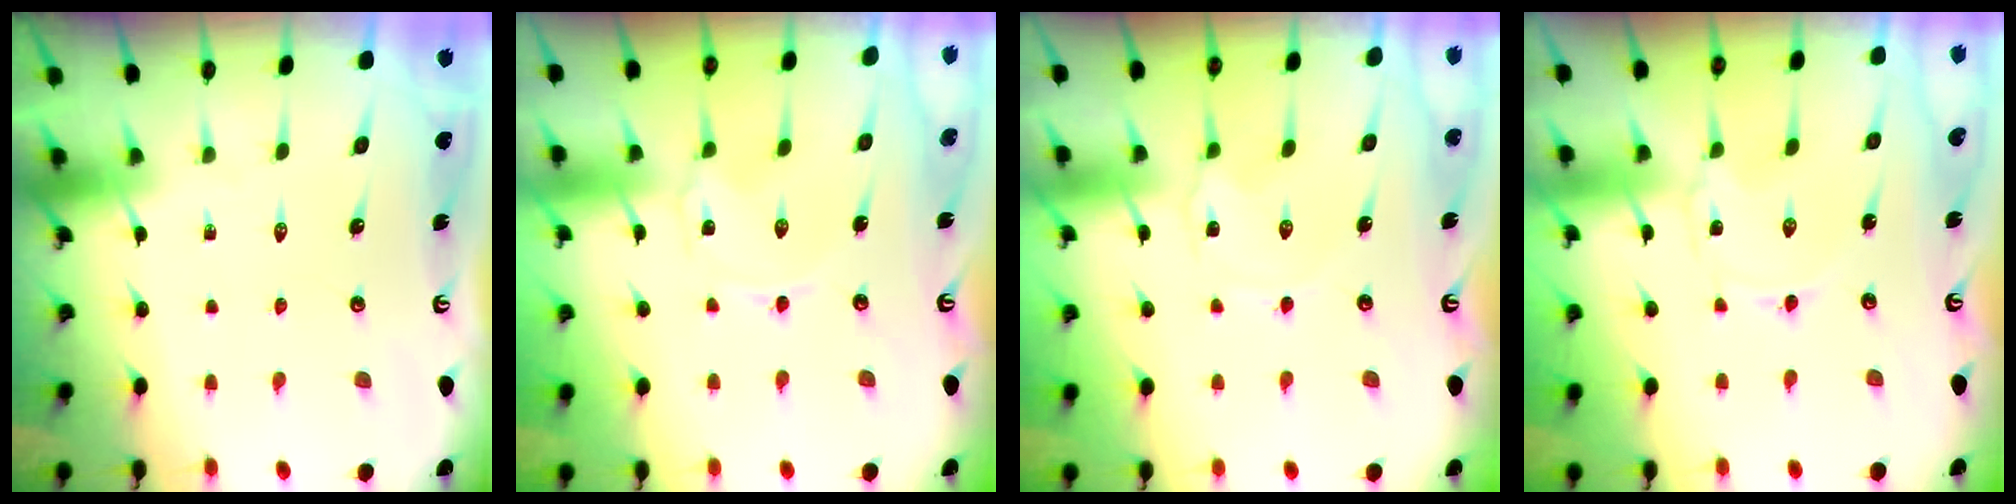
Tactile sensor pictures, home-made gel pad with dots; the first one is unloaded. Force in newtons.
{"total": 0.0}
{"total": 3.0, "press": 2.9, "slide": 0.4}
{"total": 0.0}